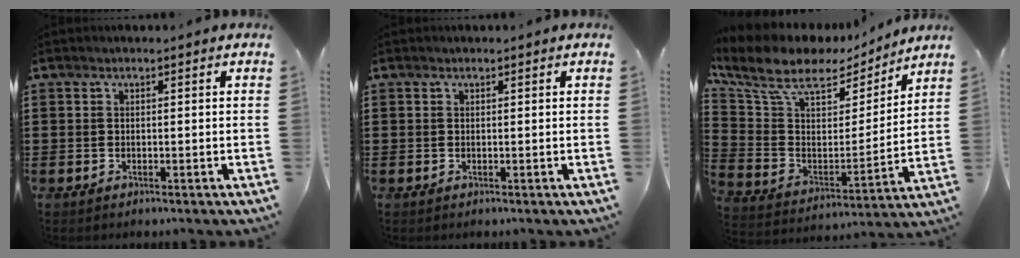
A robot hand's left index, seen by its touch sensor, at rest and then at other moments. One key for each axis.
{"total": 0.0}
{"total": 10.6, "fx": 7.8, "fy": 4.6, "fz": 5.5, "tx": -0.142, "ty": -0.040, "tz": 0.137}